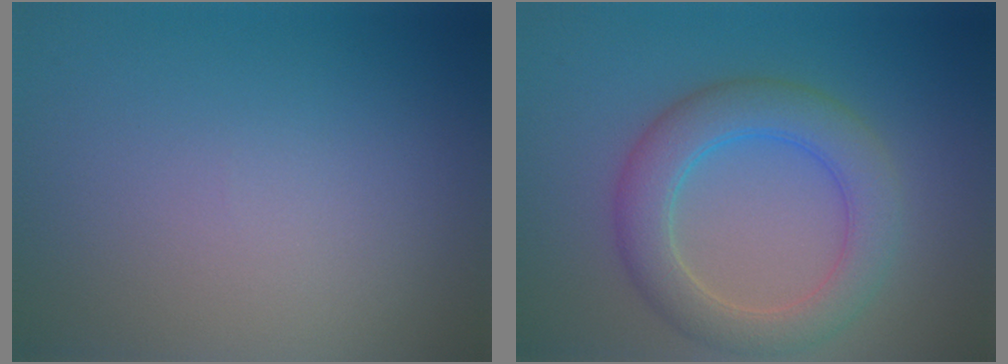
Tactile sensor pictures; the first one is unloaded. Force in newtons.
{"total": 5.3, "press": 5.3, "slide": 0.2}